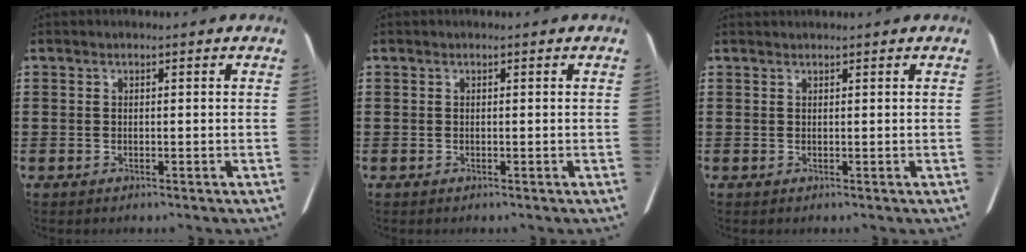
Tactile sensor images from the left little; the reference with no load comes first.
{"total": 0.0}
{"total": 0.6, "force": [0.6, 0.0, 0.1], "torque": [-0.002, 0.001, 0.012]}